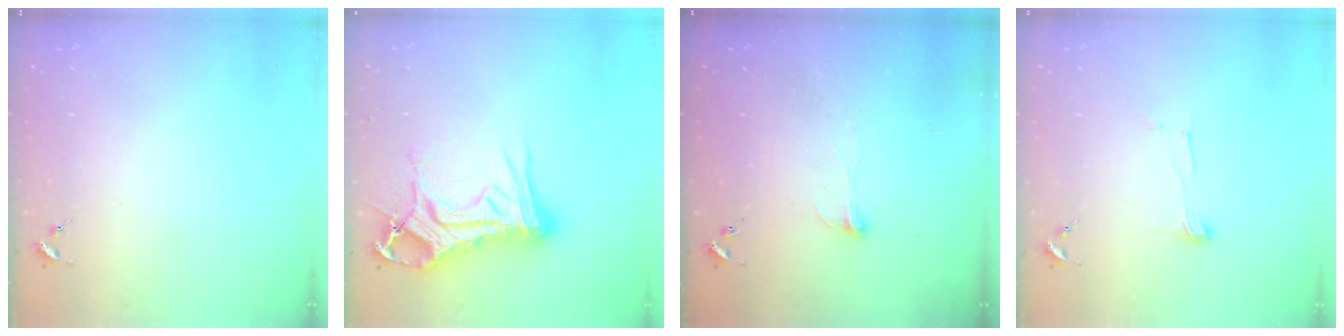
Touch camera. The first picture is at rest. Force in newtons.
{"total": 23.0, "press": 22.9, "slide": 2.5}
{"total": 5.1, "press": 5.1, "slide": 0.4}
{"total": 5.6, "press": 5.6, "slide": 0.3}